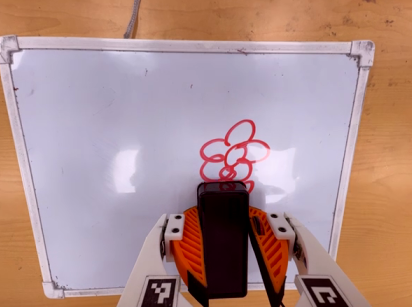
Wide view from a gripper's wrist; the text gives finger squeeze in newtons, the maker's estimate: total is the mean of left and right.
{"total": 13.2, "left": 14.5, "right": 12.0}